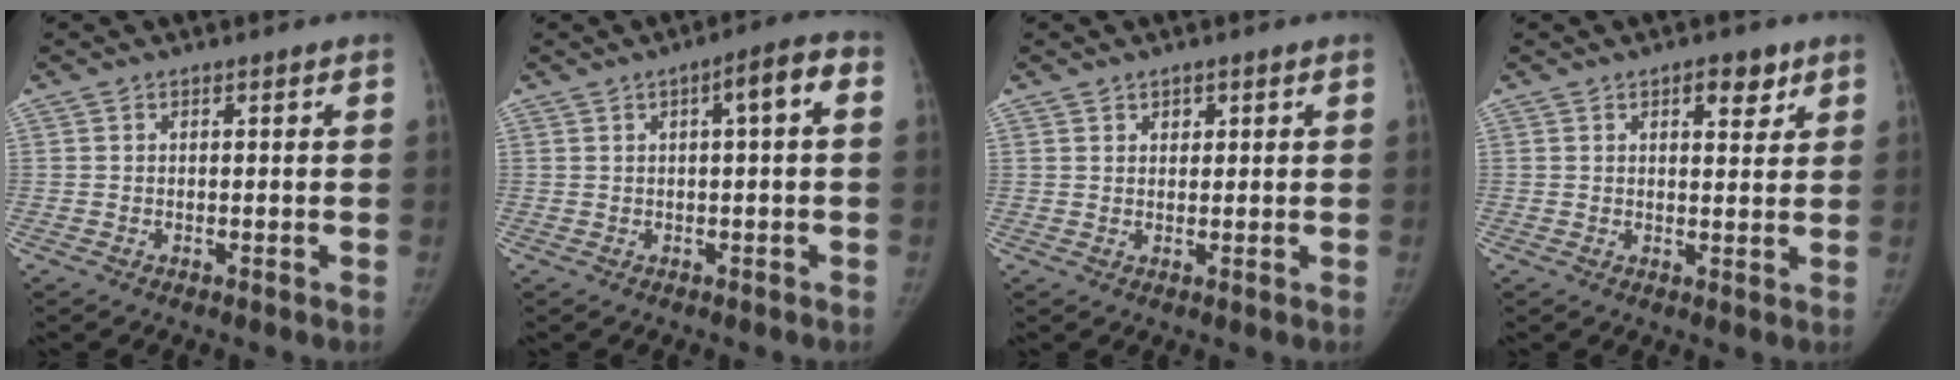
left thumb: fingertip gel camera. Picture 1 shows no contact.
{"total": 4.9, "force": [0.8, 1.1, 4.7], "torque": [-0.066, 0.023, 0.007]}
{"total": 1.3, "force": [0.8, 1.0, 0.2], "torque": [0.011, -0.006, 0.011]}
{"total": 4.8, "force": [2.7, 2.3, 3.2], "torque": [-0.024, -0.012, 0.036]}